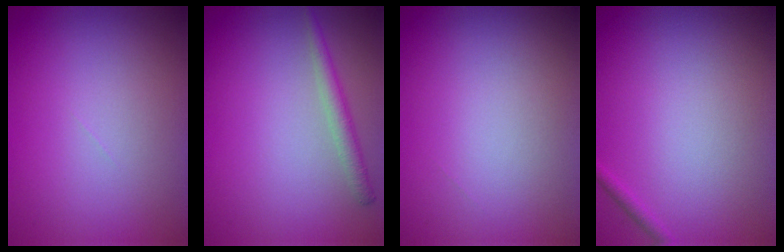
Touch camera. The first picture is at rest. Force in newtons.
{"total": 1.8, "press": 1.8, "slide": 0.1}
{"total": 0.0}
{"total": 0.7, "press": 0.7, "slide": 0.0}